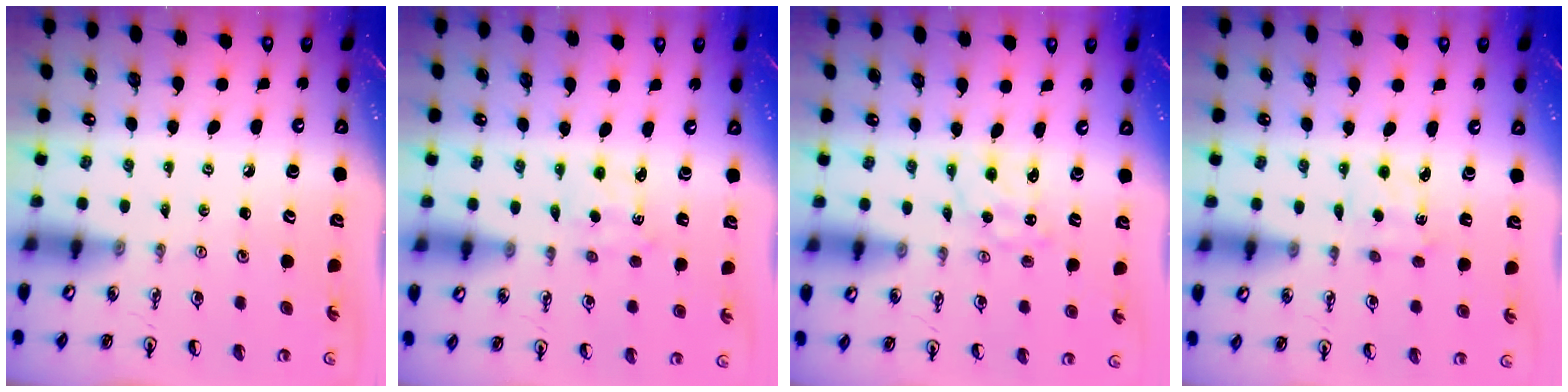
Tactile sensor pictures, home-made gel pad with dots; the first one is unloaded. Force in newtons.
{"total": 1.7, "press": 1.7, "slide": 0.3}
{"total": 0.6, "press": 0.6, "slide": 0.1}
{"total": 3.0, "press": 3.0, "slide": 0.4}